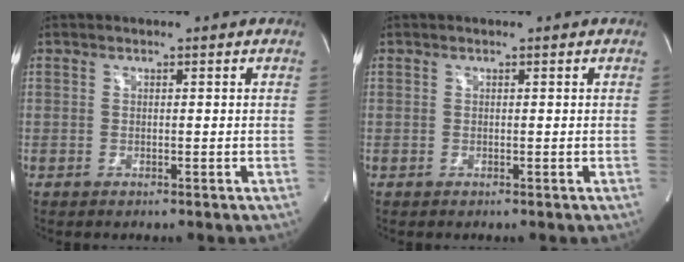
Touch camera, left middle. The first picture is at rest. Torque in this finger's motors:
{"motor_torque": [-0.07, -0.02, 0.05, 0.00]}